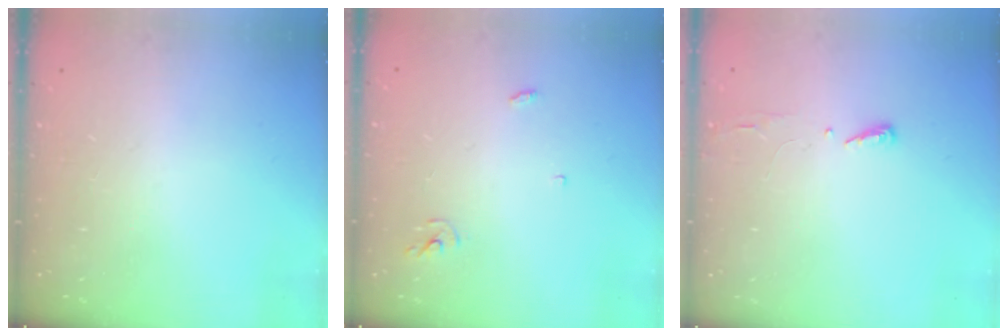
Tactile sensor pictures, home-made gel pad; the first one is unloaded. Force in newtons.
{"total": 3.0, "press": 3.0, "slide": 0.2}
{"total": 2.9, "press": 2.9, "slide": 0.4}